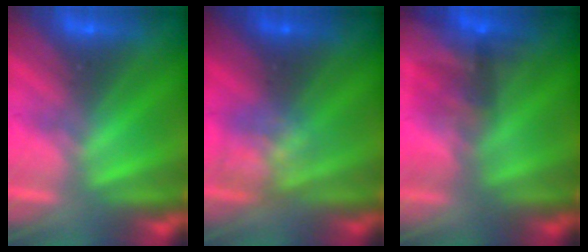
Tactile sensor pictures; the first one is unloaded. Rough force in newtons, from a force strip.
{"total": 2.8}
{"total": 3.8}